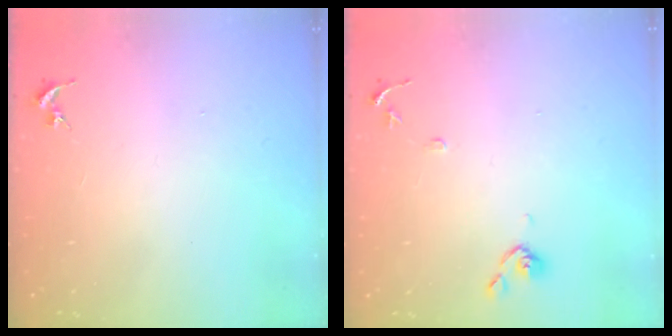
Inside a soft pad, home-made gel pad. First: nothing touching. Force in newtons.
{"total": 8.6, "press": 8.6, "slide": 0.7}